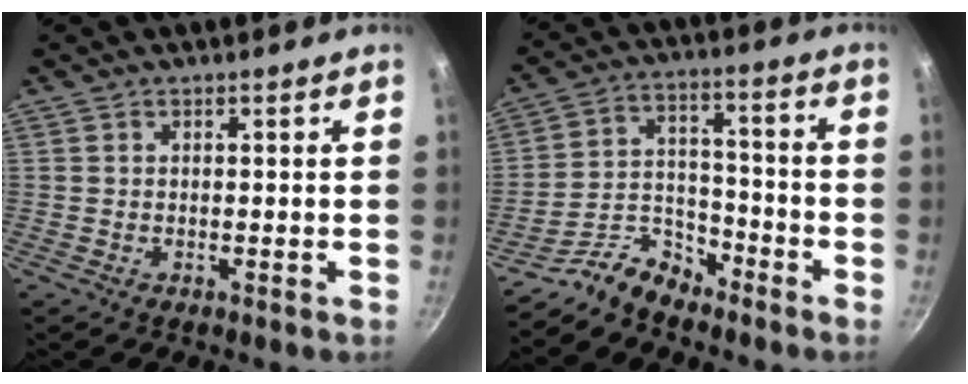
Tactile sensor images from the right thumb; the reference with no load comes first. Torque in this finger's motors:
{"motor_torque": [4.54, 0.47, 0.44, -1.19, 0.01]}